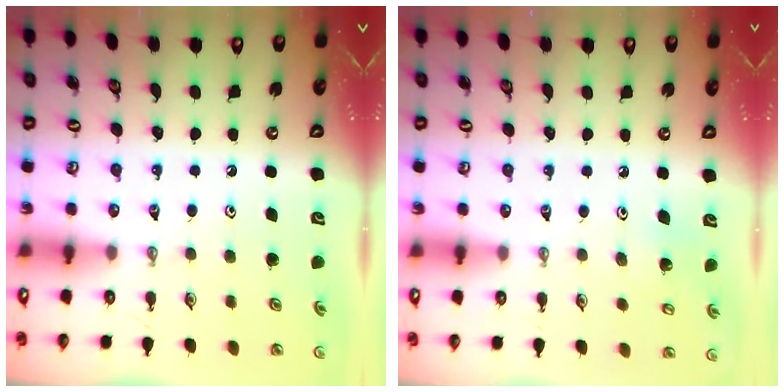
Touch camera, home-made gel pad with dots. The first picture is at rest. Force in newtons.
{"total": 5.0, "press": 4.9, "slide": 0.4}